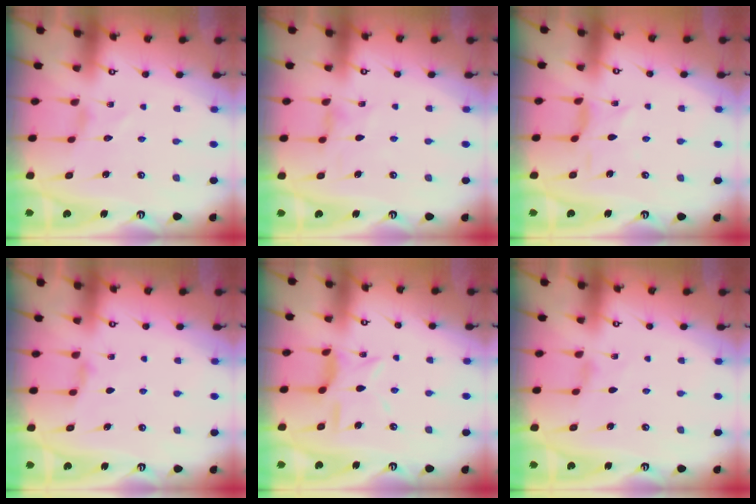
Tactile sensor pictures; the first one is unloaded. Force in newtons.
{"total": 0.9, "press": 0.9, "slide": 0.3}
{"total": 0.6, "press": 0.6, "slide": 0.2}
{"total": 2.4, "press": 2.4, "slide": 0.5}
{"total": 7.7, "press": 7.7, "slide": 0.5}
{"total": 0.6, "press": 0.5, "slide": 0.2}